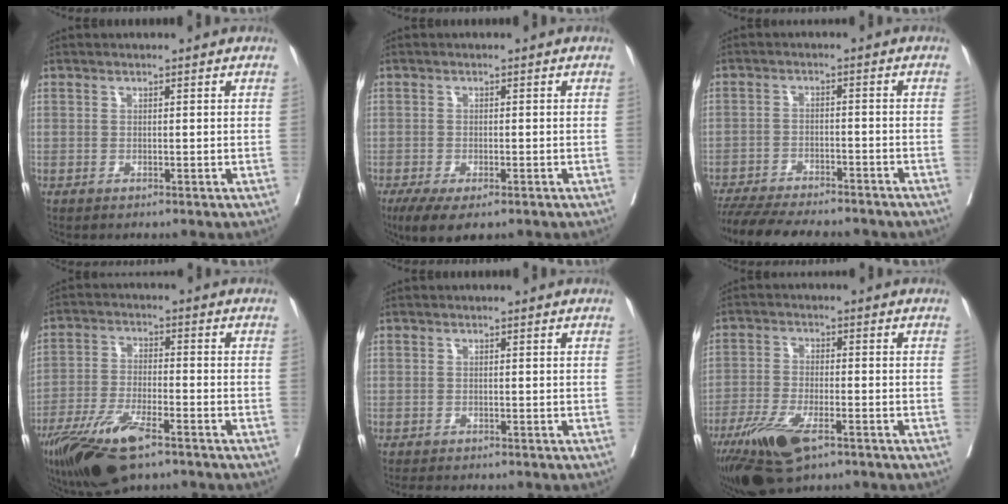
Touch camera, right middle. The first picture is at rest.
{"total": 6.3, "force": [-4.2, 2.1, 4.2], "torque": [-0.066, -0.015, -0.067]}
{"total": 17.7, "force": [-15.7, 3.5, 7.5], "torque": [-0.160, -0.024, -0.219]}
{"total": 13.2, "force": [-8.5, 3.4, 9.5], "torque": [-0.186, -0.030, -0.152]}
{"total": 2.5, "force": [-2.1, 0.9, 0.9], "torque": [-0.016, -0.007, -0.029]}
{"total": 10.8, "force": [-6.5, 3.2, 8.0], "torque": [-0.153, -0.022, -0.115]}